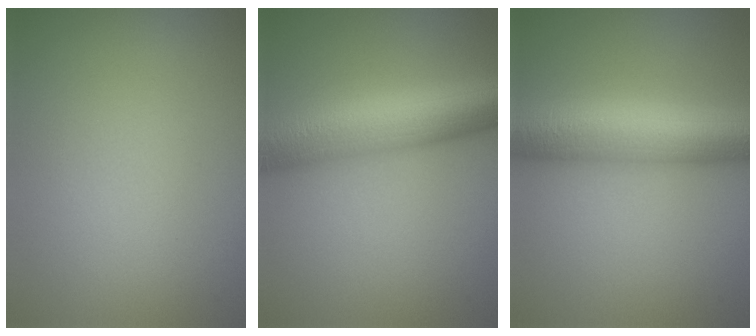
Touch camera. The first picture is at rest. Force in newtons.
{"total": 8.6, "press": 8.6, "slide": 0.2}
{"total": 8.2, "press": 8.2, "slide": 0.2}